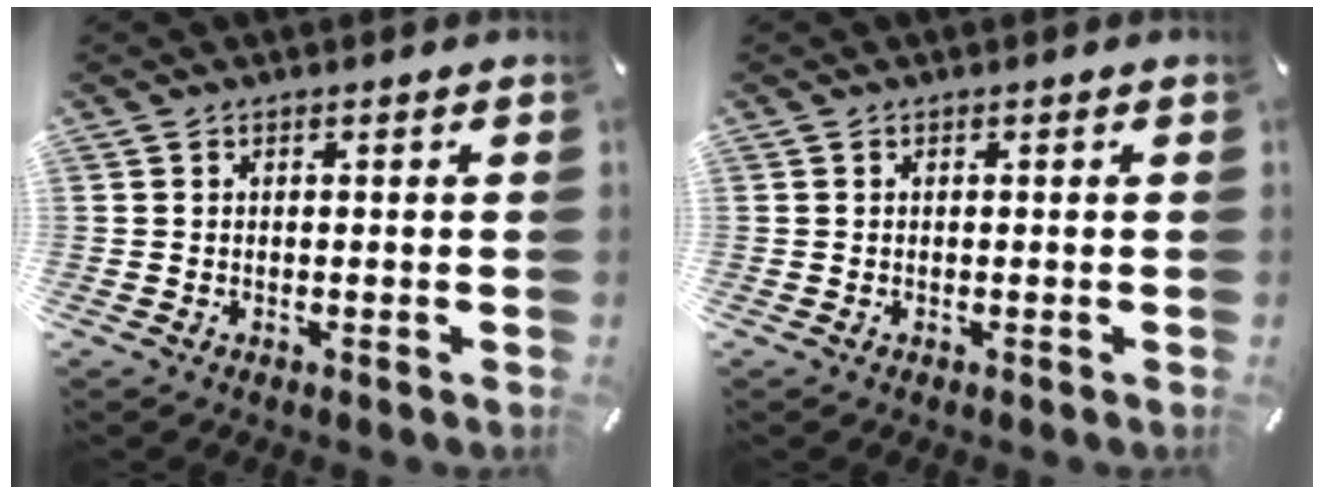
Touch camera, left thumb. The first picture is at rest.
{"total": 0.0}